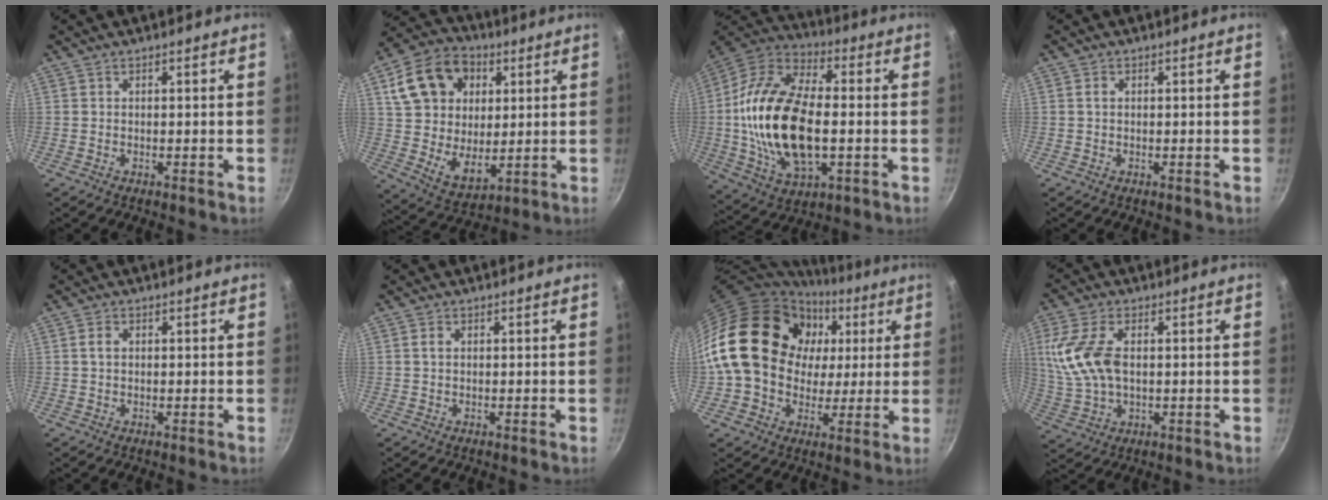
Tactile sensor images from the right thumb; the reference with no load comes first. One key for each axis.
{"total": 19.0, "fx": 5.9, "fy": 14.2, "fz": 11.2, "tx": -0.172, "ty": -0.006, "tz": 0.106}
{"total": 24.4, "fx": -1.2, "fy": 13.3, "fz": 20.5, "tx": -0.390, "ty": 0.024, "tz": -0.025}
{"total": 0.9, "fx": 0.1, "fy": 0.6, "fz": 0.6, "tx": -0.010, "ty": 0.003, "tz": 0.002}
{"total": 1.7, "fx": 0.2, "fy": 1.3, "fz": 1.1, "tx": -0.017, "ty": 0.005, "tz": 0.004}
{"total": 1.1, "fx": 0.2, "fy": 0.8, "fz": 0.7, "tx": -0.013, "ty": 0.003, "tz": 0.003}
{"total": 24.2, "fx": 4.1, "fy": 19.5, "fz": 13.8, "tx": -0.231, "ty": 0.031, "tz": 0.075}
{"total": 11.4, "fx": 1.6, "fy": 6.4, "fz": 9.2, "tx": -0.189, "ty": 0.004, "tz": 0.033}